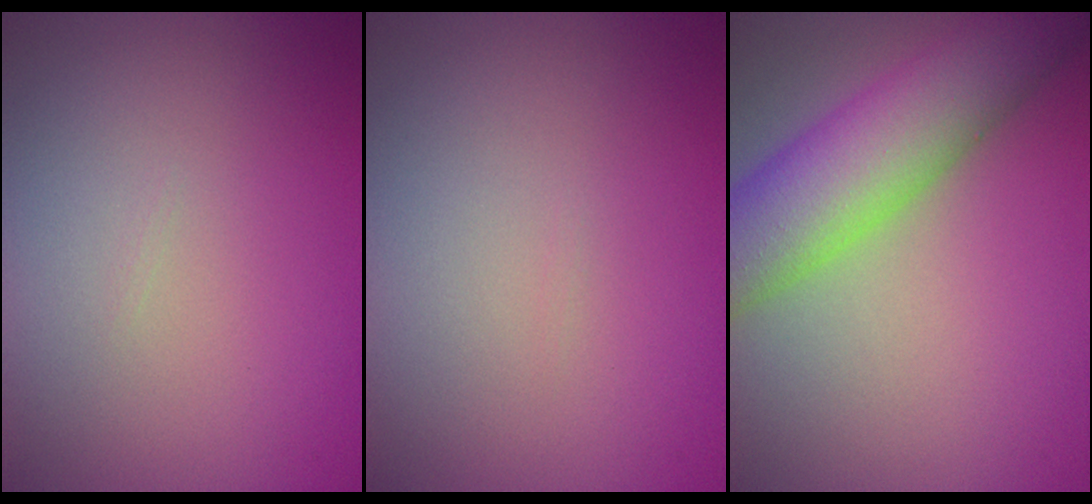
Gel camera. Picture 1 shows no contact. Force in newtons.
{"total": 0.0}
{"total": 8.5, "press": 8.5, "slide": 0.5}